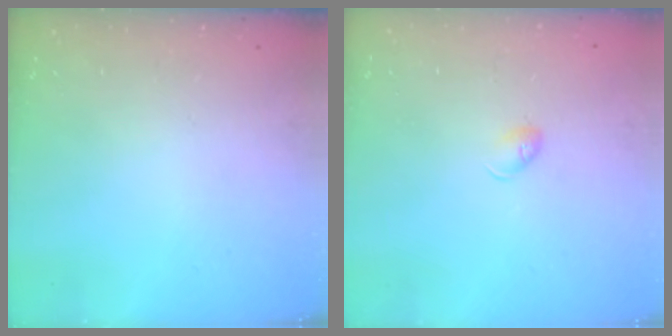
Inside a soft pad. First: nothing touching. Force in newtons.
{"total": 4.1, "press": 4.0, "slide": 0.7}